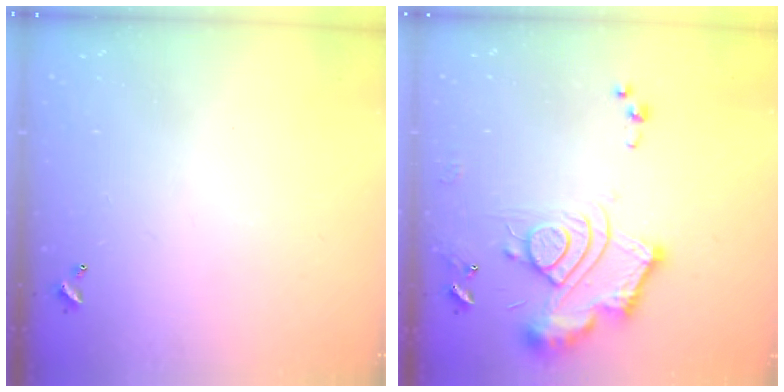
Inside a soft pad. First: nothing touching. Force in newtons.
{"total": 14.1, "press": 14.1, "slide": 1.3}